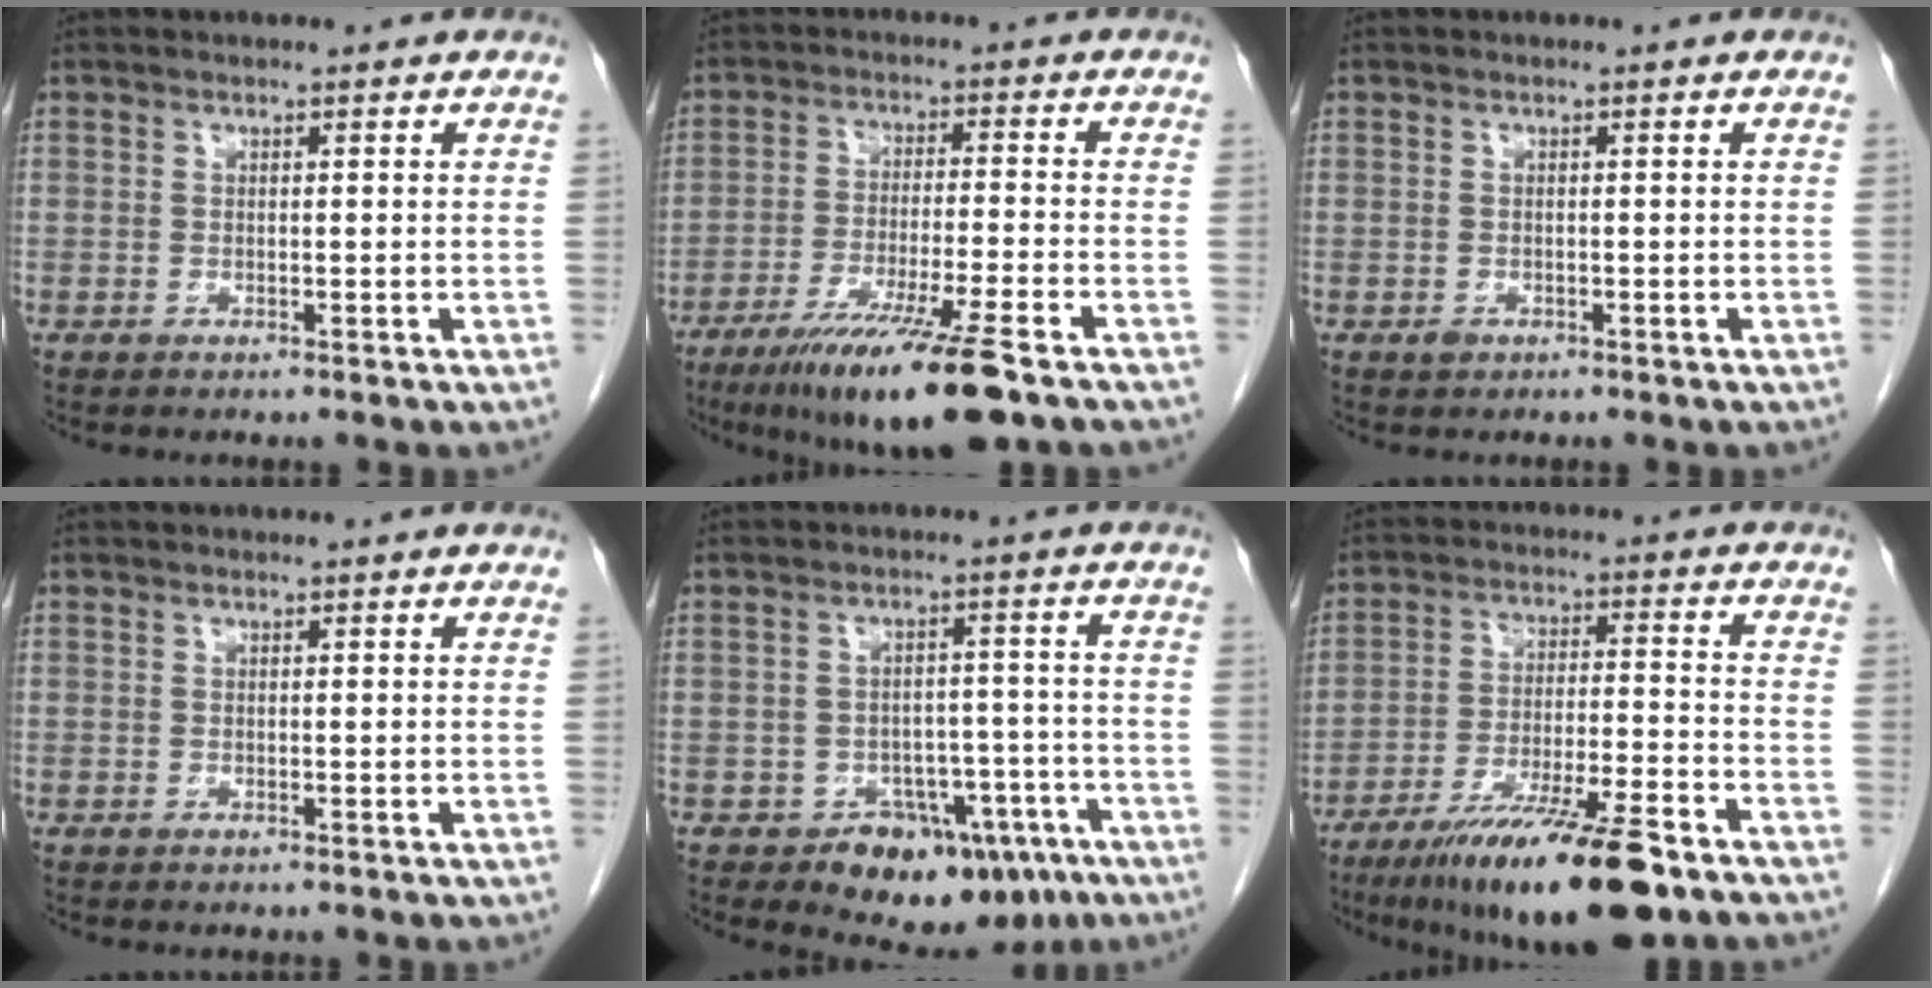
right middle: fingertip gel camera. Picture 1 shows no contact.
{"total": 13.7, "force": [-9.2, 0.2, 10.2], "torque": [-0.170, -0.040, -0.153]}
{"total": 0.8, "force": [-0.5, 0.6, 0.3], "torque": [-0.004, 0.001, -0.005]}
{"total": 0.0}
{"total": 10.2, "force": [-6.5, 6.3, 4.7], "torque": [-0.031, 0.029, -0.084]}
{"total": 16.4, "force": [-11.4, 1.8, 11.6], "torque": [-0.180, -0.027, -0.193]}